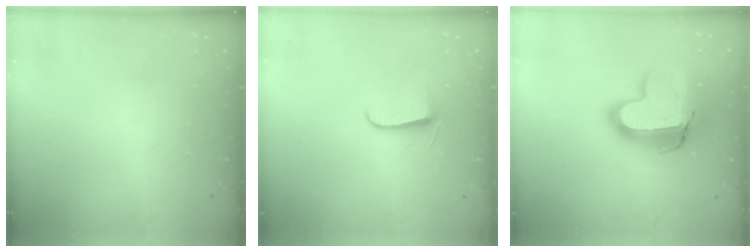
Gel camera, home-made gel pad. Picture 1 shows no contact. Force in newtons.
{"total": 6.2, "press": 6.1, "slide": 0.7}
{"total": 16.9, "press": 16.8, "slide": 1.4}